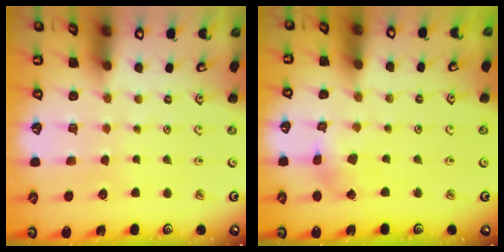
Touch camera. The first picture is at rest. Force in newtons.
{"total": 3.3, "press": 3.3, "slide": 0.2}